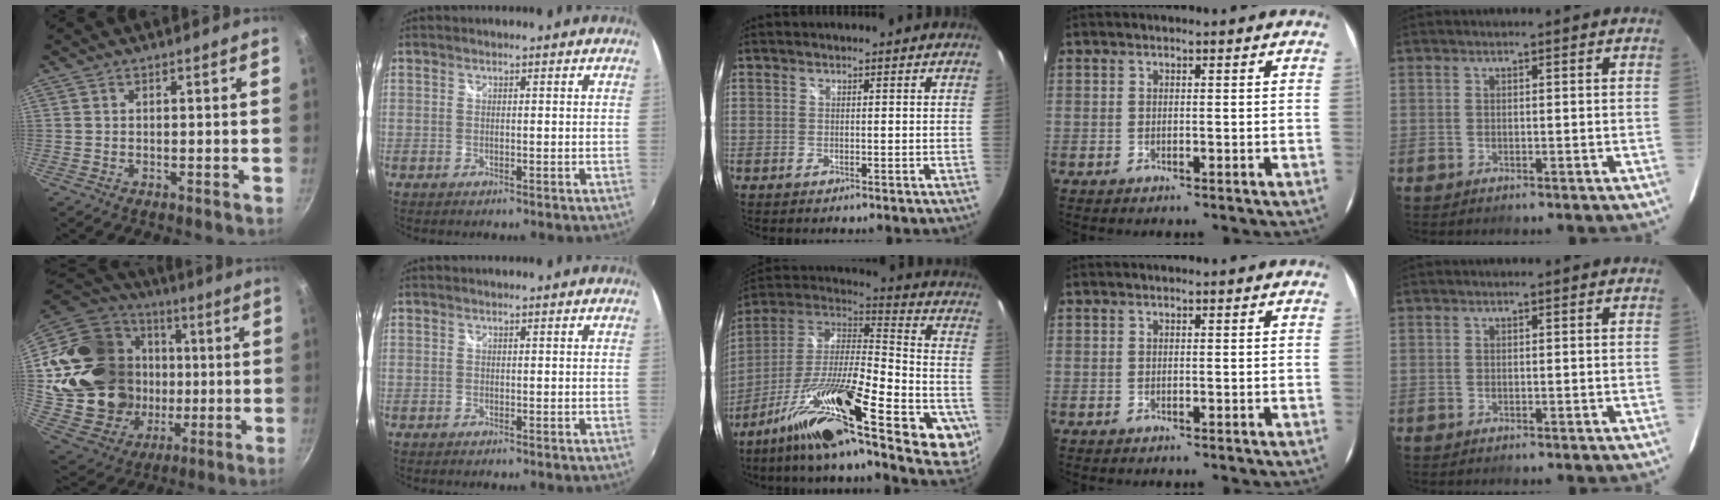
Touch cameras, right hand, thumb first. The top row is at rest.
{"thumb": {"total": 28.6, "force": [1.3, 22.9, 17.1], "torque": [-0.310, 0.033, 0.048]}, "middle": {"total": 28.6, "force": [-16.0, 6.9, 22.7], "torque": [-0.330, -0.029, -0.263]}}